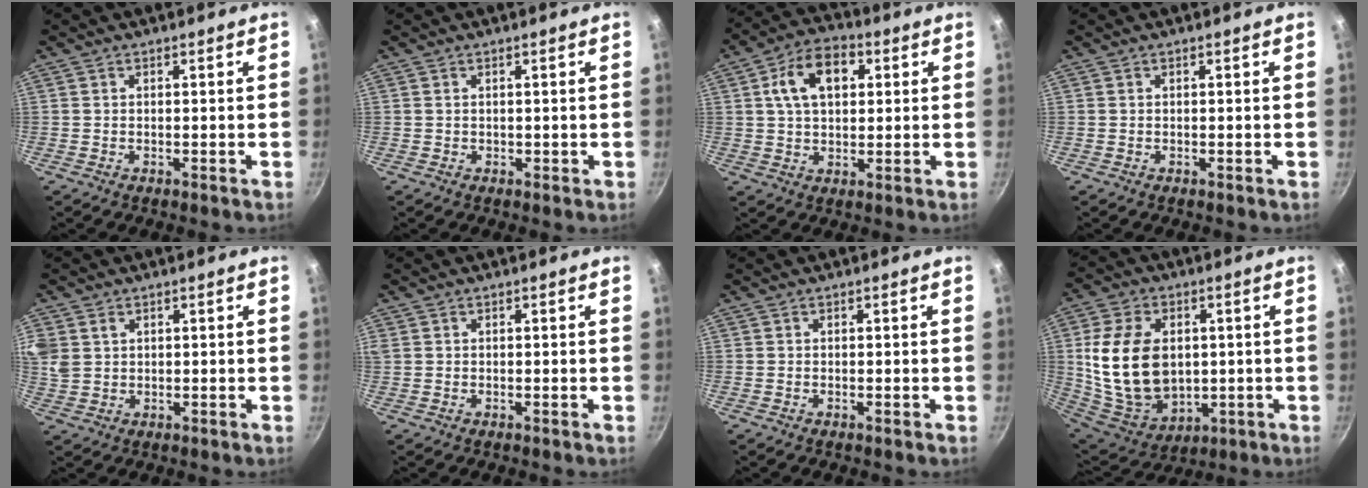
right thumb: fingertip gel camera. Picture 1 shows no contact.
{"total": 0.8, "force": [0.3, 0.7, 0.3], "torque": [0.000, 0.003, 0.005]}
{"total": 11.7, "force": [3.2, 7.6, 8.3], "torque": [-0.114, 0.014, 0.044]}
{"total": 0.0}
{"total": 8.8, "force": [3.1, 6.8, 4.6], "torque": [-0.110, 0.014, 0.071]}
{"total": 1.0, "force": [0.4, 0.8, 0.4], "torque": [-0.010, 0.004, 0.009]}
{"total": 0.0}
{"total": 19.2, "force": [1.4, 13.5, 13.6], "torque": [-0.237, -0.010, 0.046]}